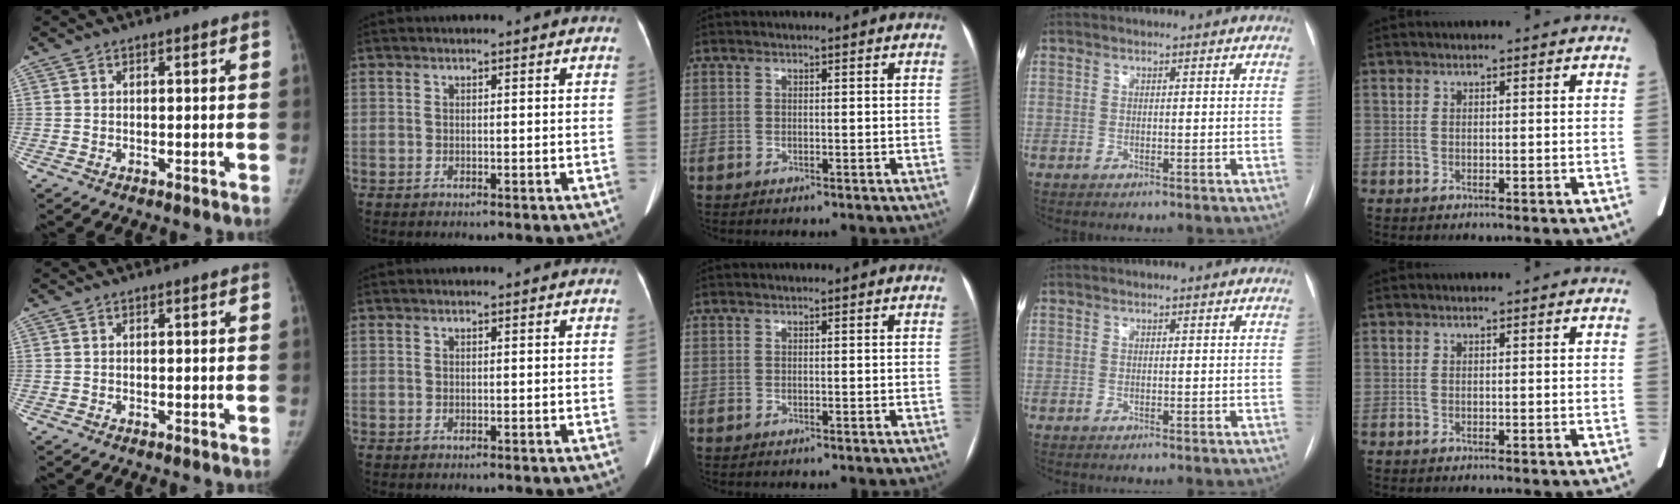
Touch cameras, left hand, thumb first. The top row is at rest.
{}